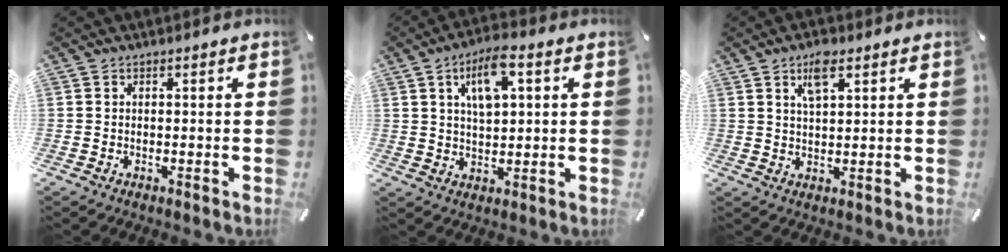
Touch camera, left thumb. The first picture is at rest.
{"total": 8.4, "force": [3.3, 3.8, 6.7], "torque": [-0.120, 0.004, 0.057]}
{"total": 5.9, "force": [3.2, 2.3, 4.3], "torque": [-0.078, 0.000, 0.054]}